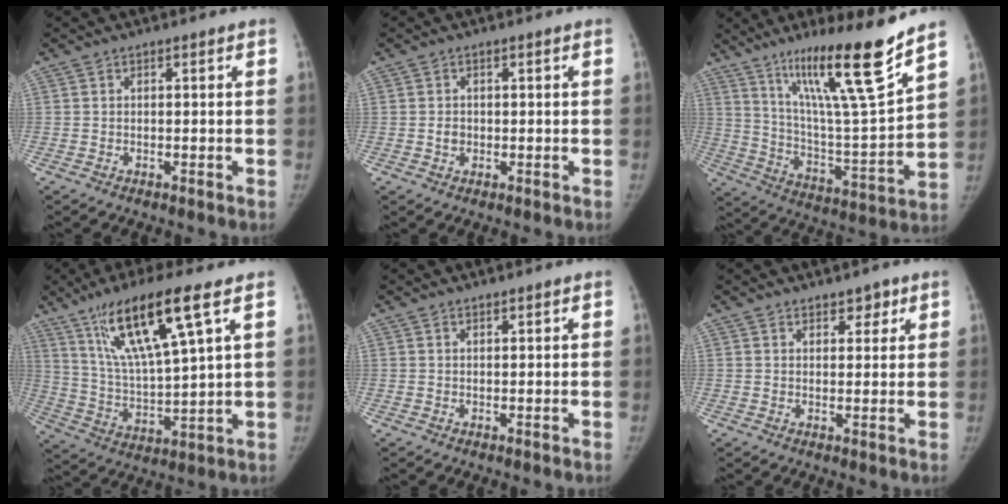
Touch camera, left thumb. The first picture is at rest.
{"total": 1.7, "force": [-0.1, 1.4, 0.8], "torque": [-0.010, 0.003, 0.000]}
{"total": 21.3, "force": [14.3, 1.2, 15.7], "torque": [-0.232, -0.079, 0.247]}
{"total": 17.0, "force": [8.9, 2.6, 14.2], "torque": [-0.268, -0.032, 0.174]}
{"total": 0.6, "force": [0.6, 0.2, 0.2], "torque": [-0.005, -0.004, 0.010]}
{"total": 3.1, "force": [2.1, 1.8, 1.4], "torque": [0.005, -0.012, 0.031]}